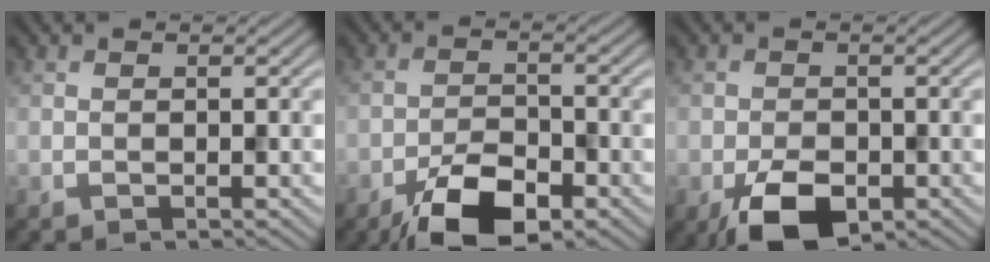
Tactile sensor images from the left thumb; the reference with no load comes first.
{"total": 7.9, "force": [-4.9, 3.2, 5.3], "torque": [-0.090, -0.001, -0.092]}
{"total": 6.1, "force": [-3.0, 3.4, 4.0], "torque": [-0.072, -0.012, -0.056]}